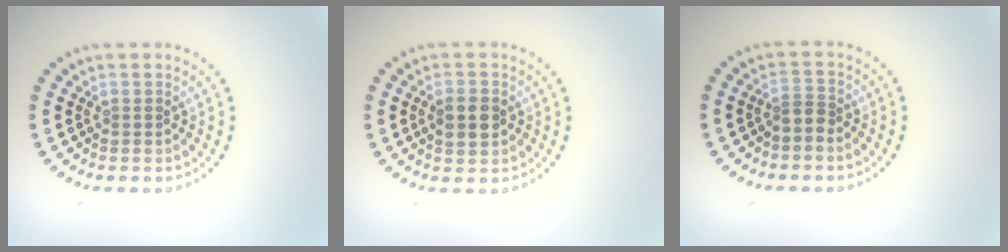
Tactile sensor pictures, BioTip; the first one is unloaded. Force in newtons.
{"total": 2.9, "press": 2.9, "slide": 0.1}
{"total": 1.2, "press": 0.9, "slide": 0.9}